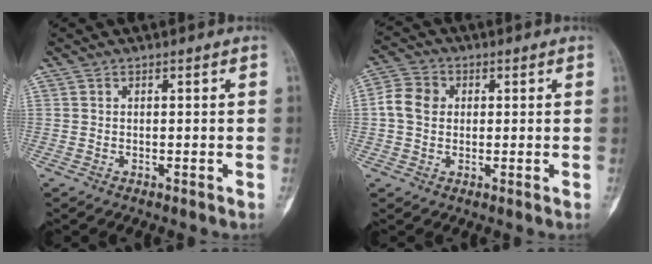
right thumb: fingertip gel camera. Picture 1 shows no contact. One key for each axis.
{"total": 6.2, "fx": 0.5, "fy": 5.2, "fz": 3.4, "tx": -0.060, "ty": 0.014, "tz": 0.002}